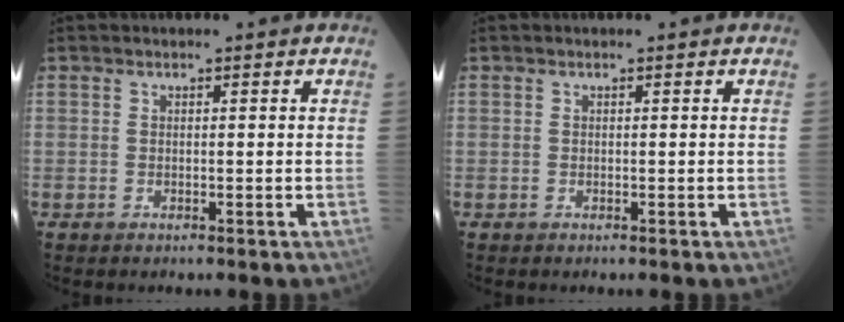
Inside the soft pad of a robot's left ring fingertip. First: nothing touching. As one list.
[{"total": 0.0}]